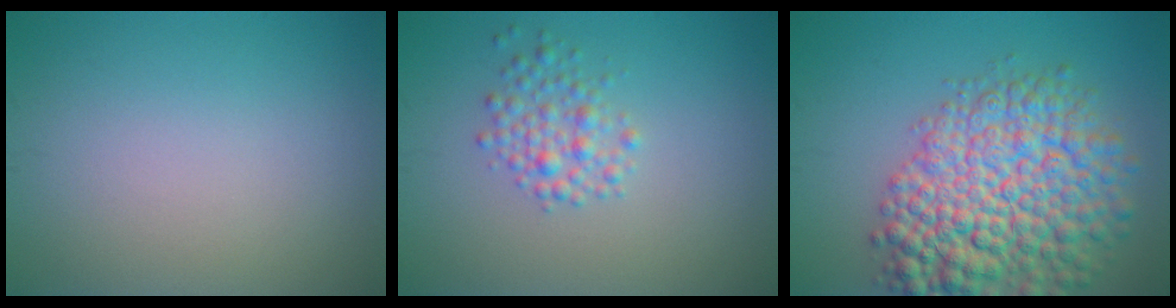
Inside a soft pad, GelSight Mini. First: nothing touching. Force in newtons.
{"total": 2.4, "press": 2.4, "slide": 0.1}
{"total": 10.8, "press": 10.8, "slide": 0.4}